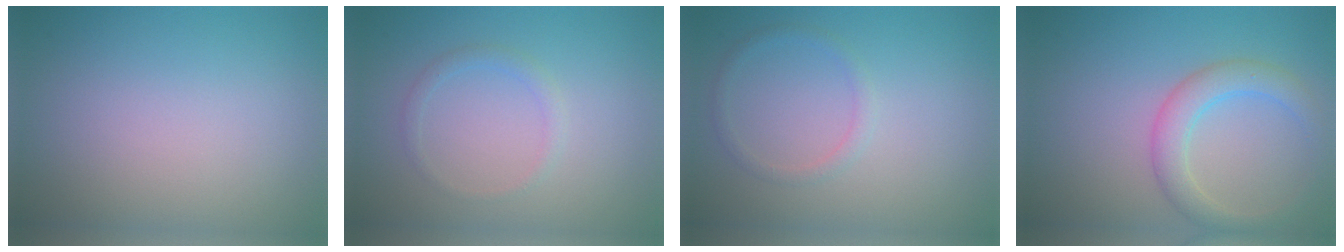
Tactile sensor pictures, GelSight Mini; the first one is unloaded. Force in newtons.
{"total": 1.2, "press": 1.2, "slide": 0.0}
{"total": 1.2, "press": 1.2, "slide": 0.1}
{"total": 3.5, "press": 3.5, "slide": 0.0}